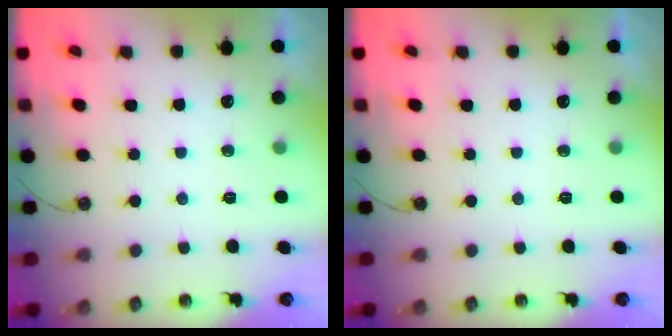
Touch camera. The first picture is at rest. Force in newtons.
{"total": 0.0}